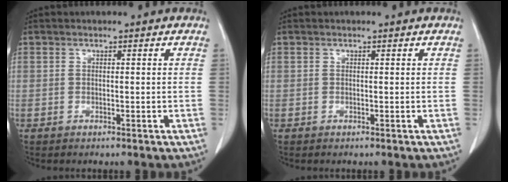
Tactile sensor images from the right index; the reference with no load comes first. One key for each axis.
{"total": 0.0}